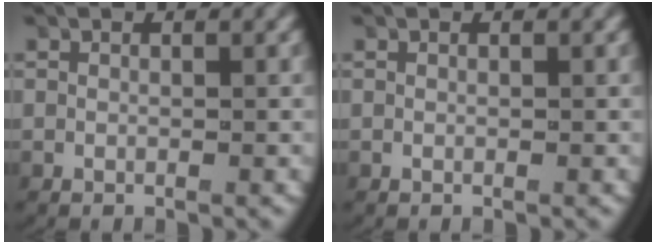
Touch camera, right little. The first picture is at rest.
{"total": 0.0}